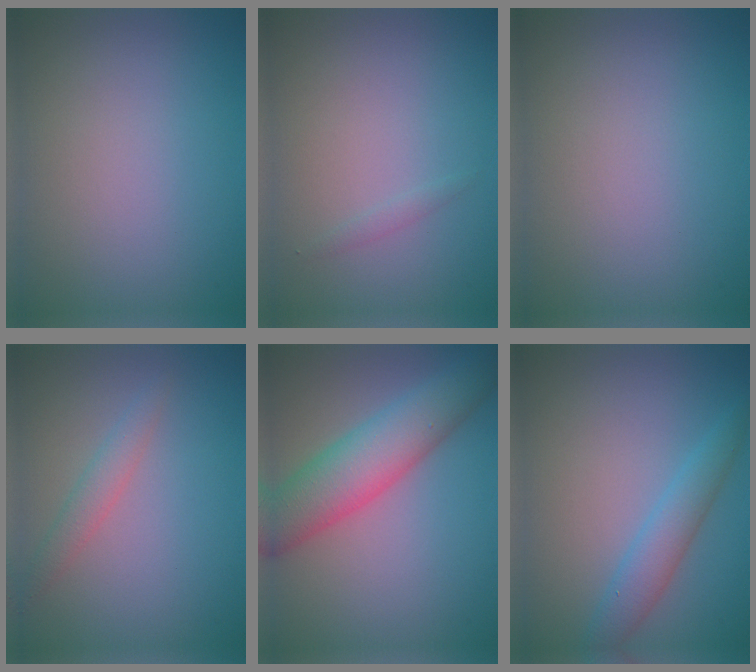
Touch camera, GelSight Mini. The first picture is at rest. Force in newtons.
{"total": 0.5, "press": 0.5, "slide": 0.1}
{"total": 0.0}
{"total": 1.7, "press": 1.7, "slide": 0.0}
{"total": 6.6, "press": 6.6, "slide": 0.2}
{"total": 2.9, "press": 2.9, "slide": 0.0}